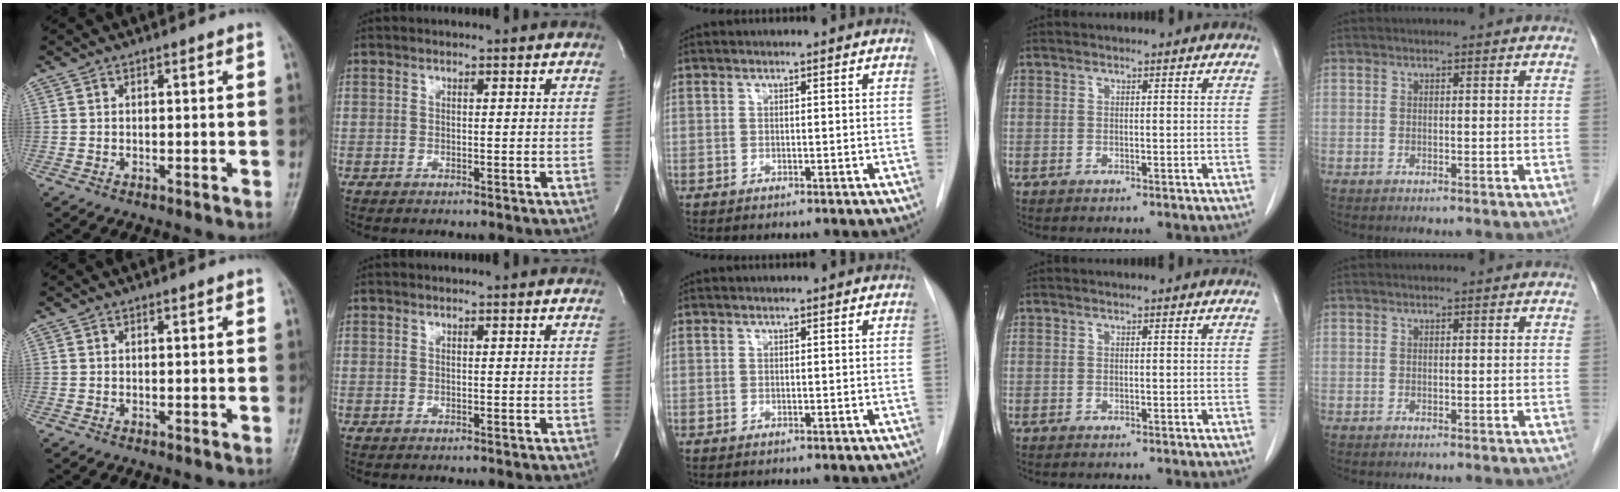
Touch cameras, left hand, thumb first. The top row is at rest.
{}